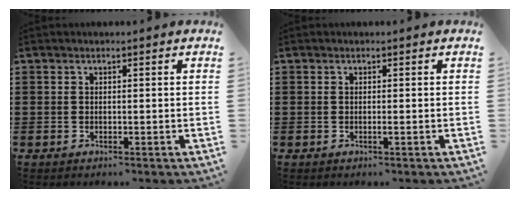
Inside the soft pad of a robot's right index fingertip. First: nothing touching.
{"total": 0.6, "force": [-0.1, -0.1, 0.5], "torque": [-0.009, -0.004, -0.002]}